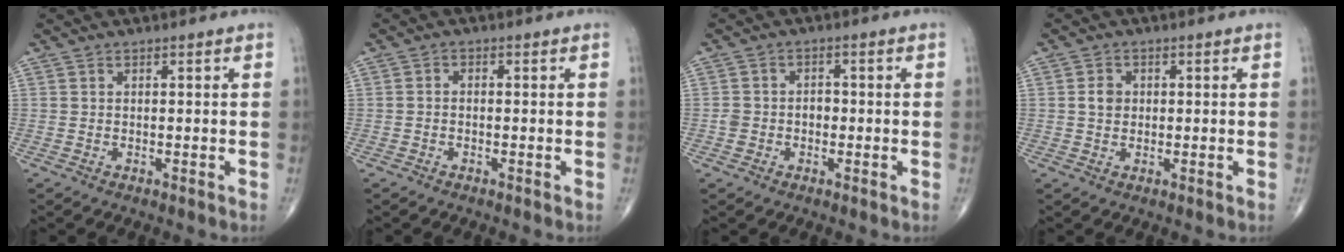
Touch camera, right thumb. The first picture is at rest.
{"total": 0.9, "force": [-0.4, 0.5, 0.6], "torque": [-0.006, 0.005, -0.011]}
{"total": 3.3, "force": [-0.7, 2.8, 1.6], "torque": [-0.018, 0.017, -0.012]}
{"total": 2.7, "force": [0.3, 2.2, 1.5], "torque": [-0.018, 0.004, 0.003]}